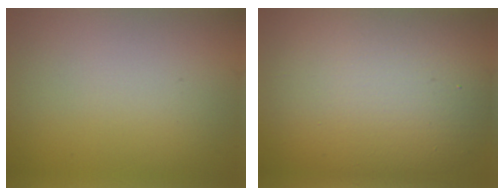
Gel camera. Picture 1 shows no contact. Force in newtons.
{"total": 14.6, "press": 14.5, "slide": 0.9}